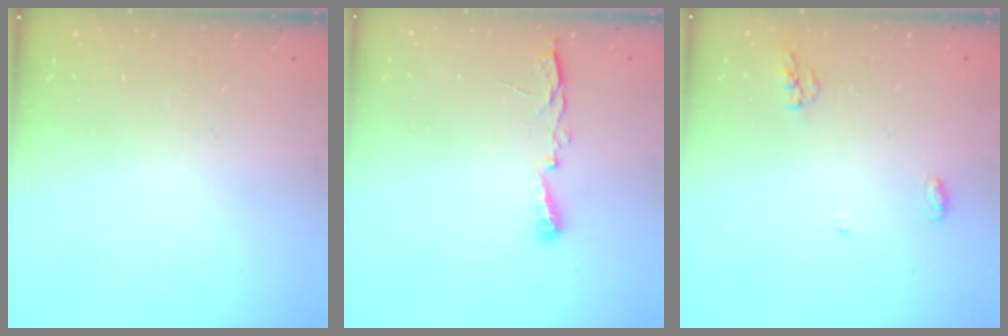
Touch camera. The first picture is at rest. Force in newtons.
{"total": 5.2, "press": 5.1, "slide": 0.8}
{"total": 4.2, "press": 4.1, "slide": 0.9}